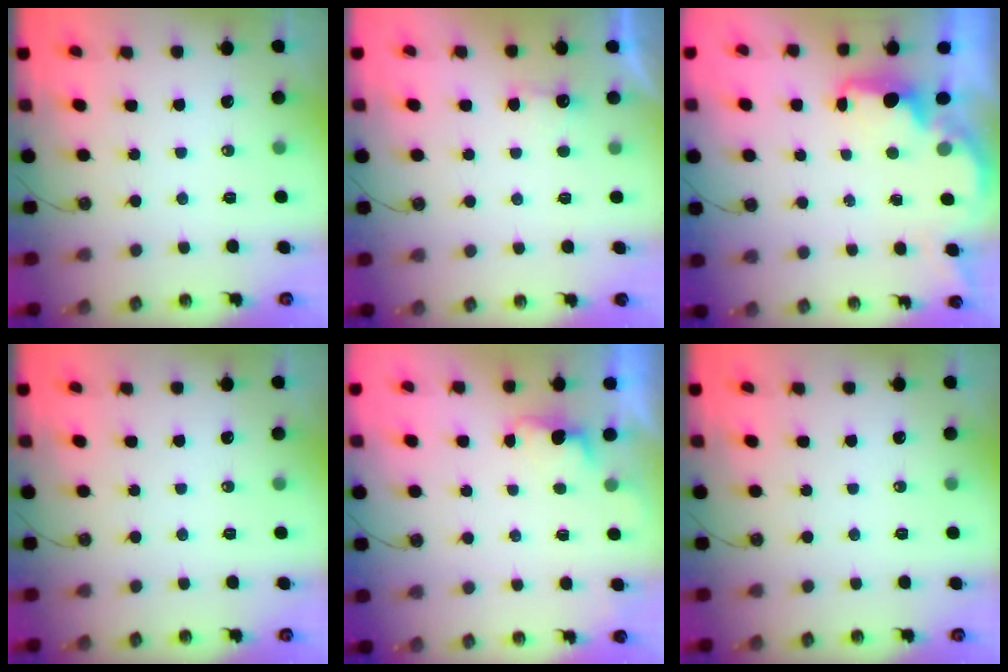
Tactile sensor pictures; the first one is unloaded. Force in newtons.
{"total": 2.5, "press": 2.4, "slide": 1.0}
{"total": 1.9, "press": 1.7, "slide": 0.8}
{"total": 0.0}
{"total": 1.2, "press": 0.9, "slide": 0.7}
{"total": 0.0}